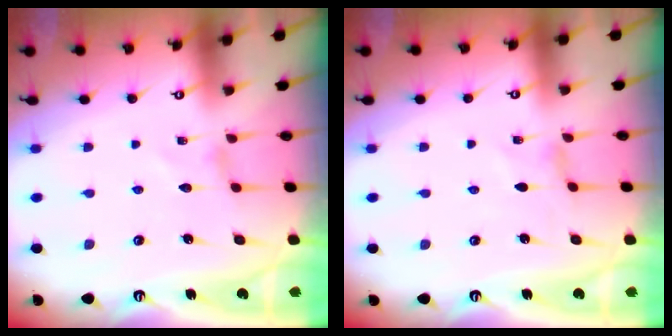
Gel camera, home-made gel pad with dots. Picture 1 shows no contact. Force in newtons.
{"total": 0.0}